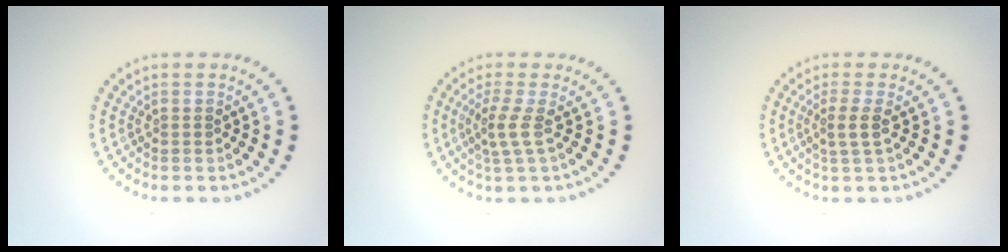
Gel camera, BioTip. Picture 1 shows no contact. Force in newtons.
{"total": 2.1, "press": 1.5, "slide": 1.5}
{"total": 1.7, "press": 1.4, "slide": 1.0}